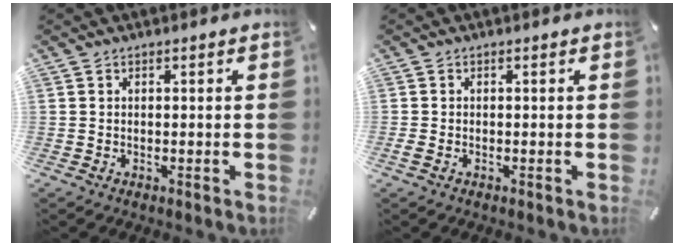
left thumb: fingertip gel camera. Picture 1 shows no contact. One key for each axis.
{"total": 0.9, "fx": -0.5, "fy": 0.4, "fz": 0.7, "tx": -0.011, "ty": -0.001, "tz": -0.008}